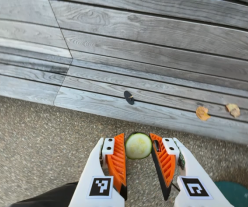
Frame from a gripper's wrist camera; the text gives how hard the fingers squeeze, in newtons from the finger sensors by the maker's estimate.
{"total": 7.3, "left": 7.2, "right": 7.4}